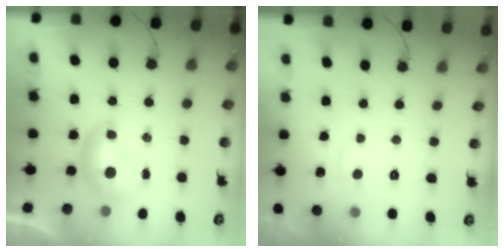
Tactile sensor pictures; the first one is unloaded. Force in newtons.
{"total": 2.0, "press": 1.9, "slide": 0.5}